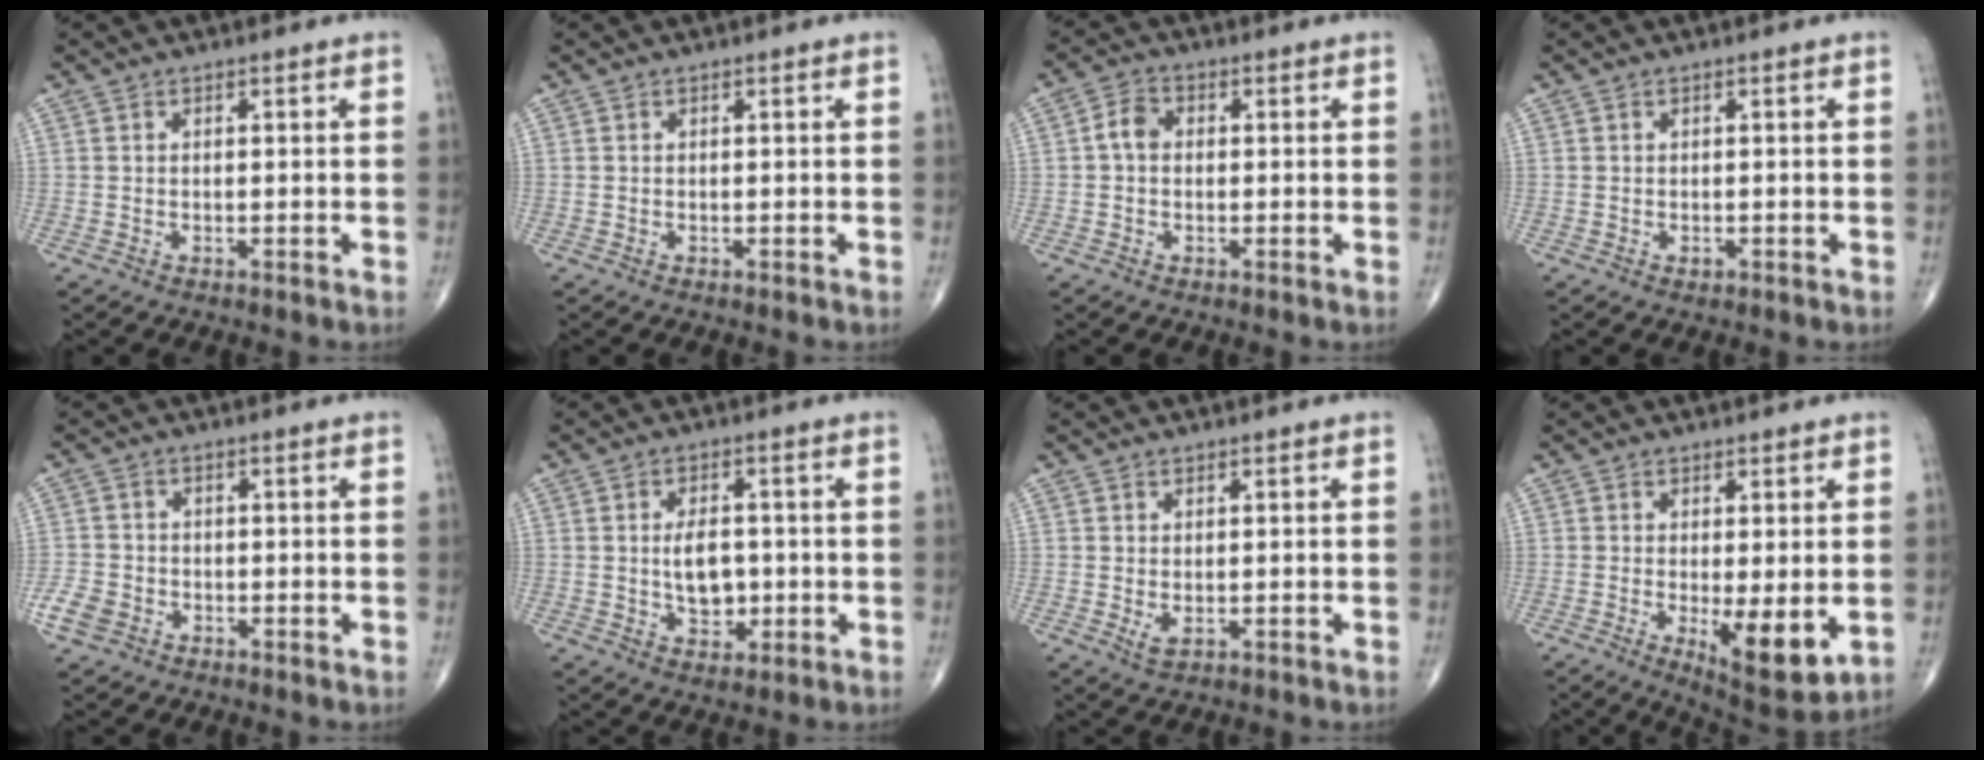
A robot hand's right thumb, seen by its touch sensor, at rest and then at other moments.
{"total": 0.0}
{"total": 3.5, "force": [0.0, 2.7, 2.3], "torque": [-0.037, 0.013, -0.007]}
{"total": 0.6, "force": [-0.2, 0.4, 0.4], "torque": [-0.002, 0.000, -0.004]}
{"total": 4.1, "force": [-1.9, 3.2, 1.7], "torque": [-0.031, 0.012, -0.036]}
{"total": 6.7, "force": [-0.3, 4.2, 5.2], "torque": [-0.069, -0.001, 0.000]}
{"total": 1.9, "force": [-0.1, 1.0, 1.6], "torque": [-0.028, -0.006, 0.004]}
{"total": 9.4, "force": [-1.7, 3.0, 8.7], "torque": [-0.124, -0.027, -0.018]}